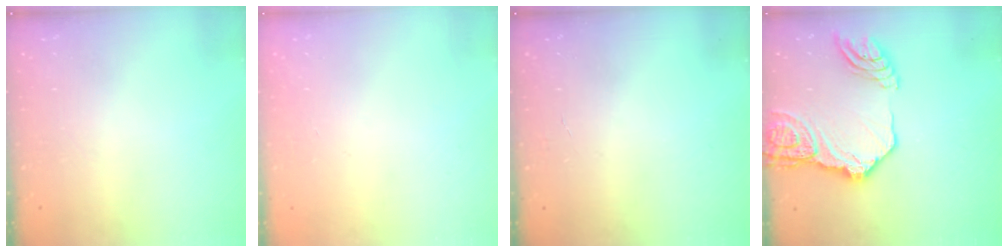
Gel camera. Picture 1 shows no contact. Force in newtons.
{"total": 0.0}
{"total": 3.5, "press": 3.5, "slide": 0.3}
{"total": 19.1, "press": 19.0, "slide": 2.4}